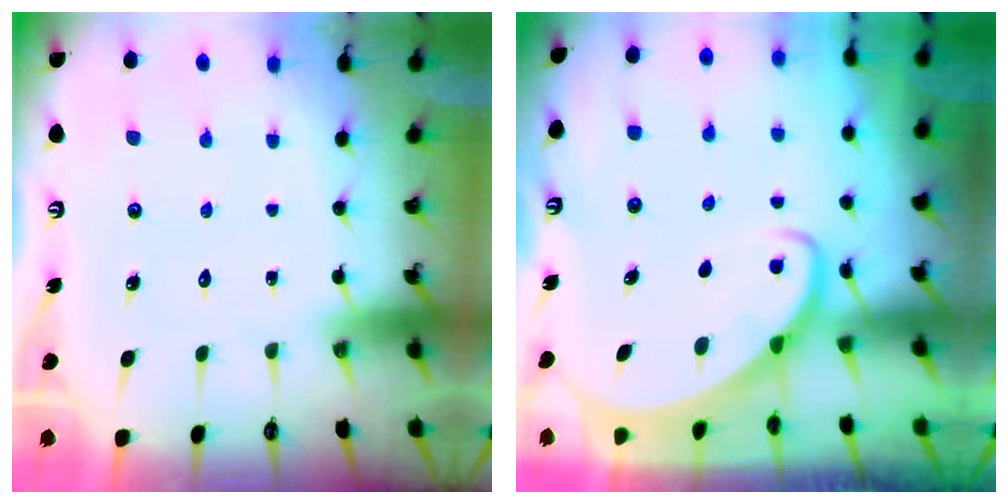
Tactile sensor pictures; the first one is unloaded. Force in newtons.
{"total": 2.1, "press": 2.1, "slide": 0.3}